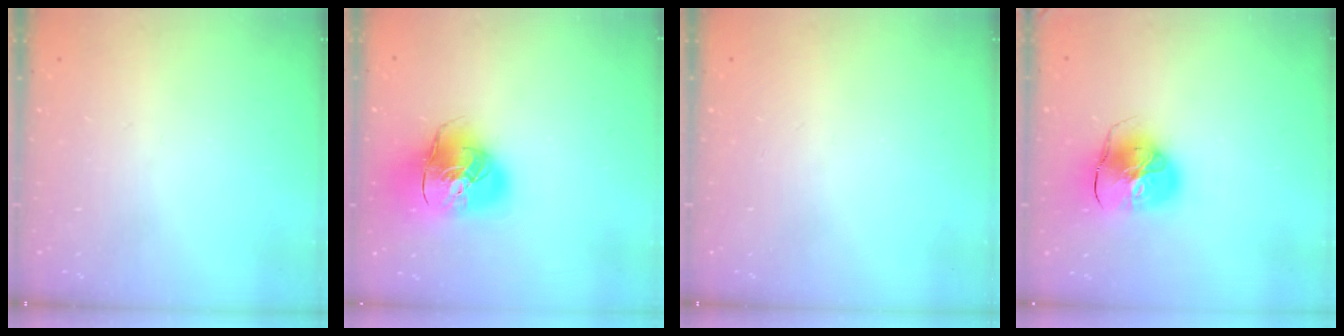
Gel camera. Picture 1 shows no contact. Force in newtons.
{"total": 17.1, "press": 16.8, "slide": 2.9}
{"total": 0.0}
{"total": 11.2, "press": 11.1, "slide": 1.5}